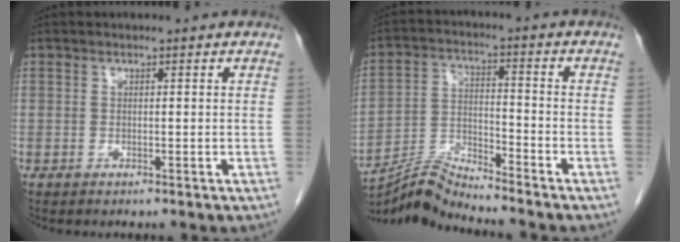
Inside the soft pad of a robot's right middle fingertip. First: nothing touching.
{"total": 7.5, "force": [-7.3, -1.7, 0.1], "torque": [-0.015, 0.006, -0.137]}